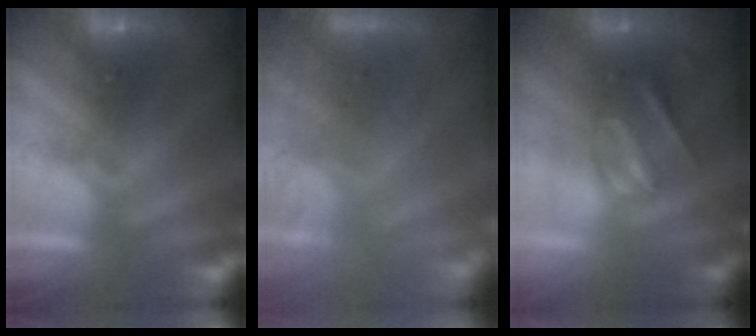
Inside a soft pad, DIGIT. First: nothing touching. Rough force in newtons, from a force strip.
{"total": 9.5}
{"total": 2.9}